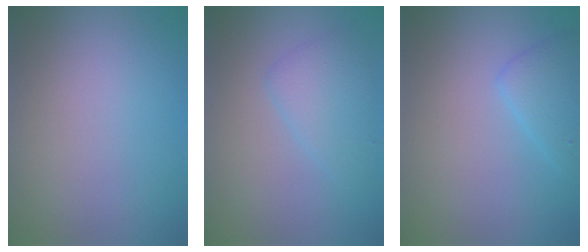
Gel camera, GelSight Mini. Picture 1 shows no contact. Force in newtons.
{"total": 2.6, "press": 2.6, "slide": 0.1}
{"total": 2.4, "press": 2.4, "slide": 0.1}